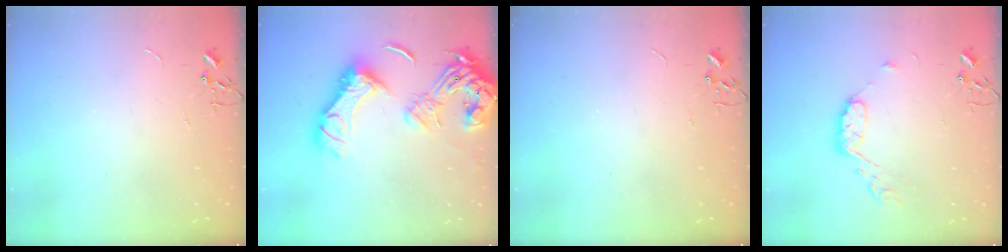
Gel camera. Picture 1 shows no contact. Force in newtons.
{"total": 21.2, "press": 21.0, "slide": 2.3}
{"total": 0.0}
{"total": 9.0, "press": 9.0, "slide": 0.5}